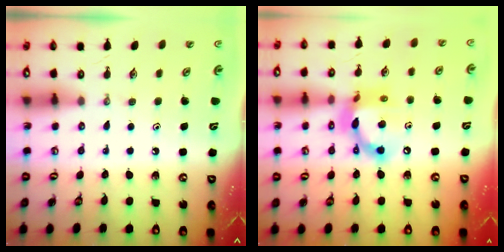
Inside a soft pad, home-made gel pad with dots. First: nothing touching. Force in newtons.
{"total": 13.7, "press": 13.7, "slide": 1.0}